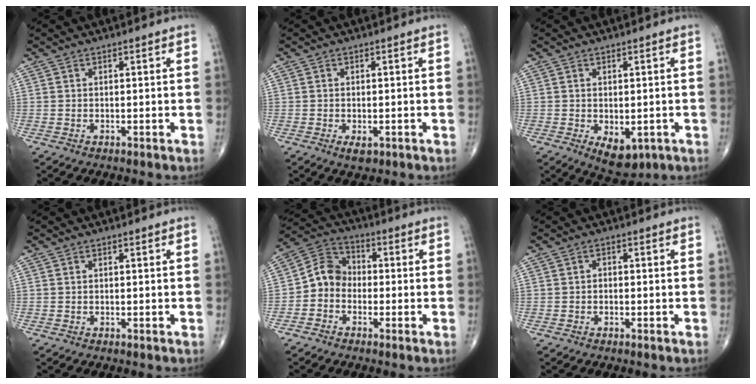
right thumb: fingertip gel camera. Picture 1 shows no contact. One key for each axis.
{"total": 2.0, "fx": -0.8, "fy": 1.1, "fz": 1.5, "tx": -0.021, "ty": -0.001, "tz": -0.010}
{"total": 6.0, "fx": -1.8, "fy": 3.6, "fz": 4.5, "tx": -0.055, "ty": -0.005, "tz": -0.011}
{"total": 0.0}
{"total": 7.0, "fx": -1.8, "fy": 5.9, "fz": 3.2, "tx": -0.039, "ty": 0.032, "tz": -0.053}
{"total": 0.8, "fx": -0.4, "fy": 0.6, "fz": 0.4, "tx": 0.003, "ty": 0.004, "tz": -0.011}